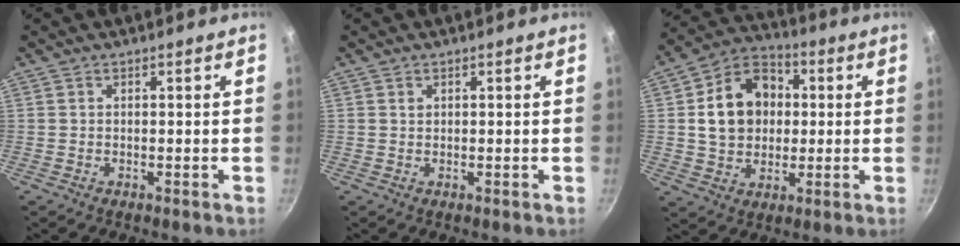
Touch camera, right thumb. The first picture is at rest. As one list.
[{"total": 0.6, "force": [0.3, 0.5, 0.2], "torque": [-0.003, 0.000, 0.005]}, {"total": 14.5, "force": [1.7, 11.5, 8.6], "torque": [-0.116, 0.024, 0.022]}]